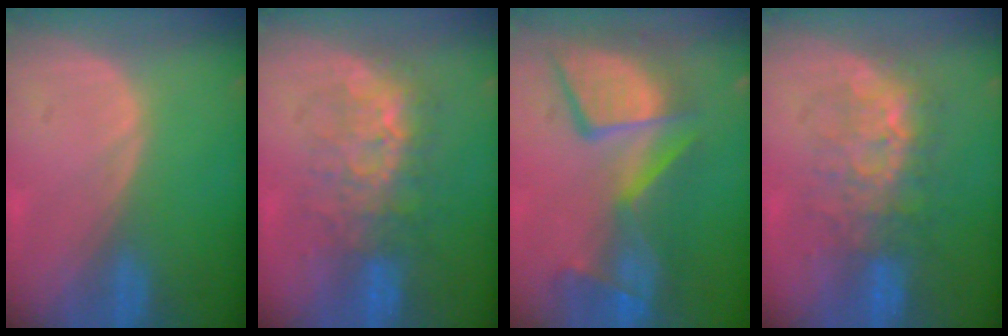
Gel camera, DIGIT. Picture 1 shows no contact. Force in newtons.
{"total": 8.0, "press": 7.8, "slide": 1.8}
{"total": 12.1, "press": 11.1, "slide": 4.9}
{"total": 8.0, "press": 7.8, "slide": 1.8}